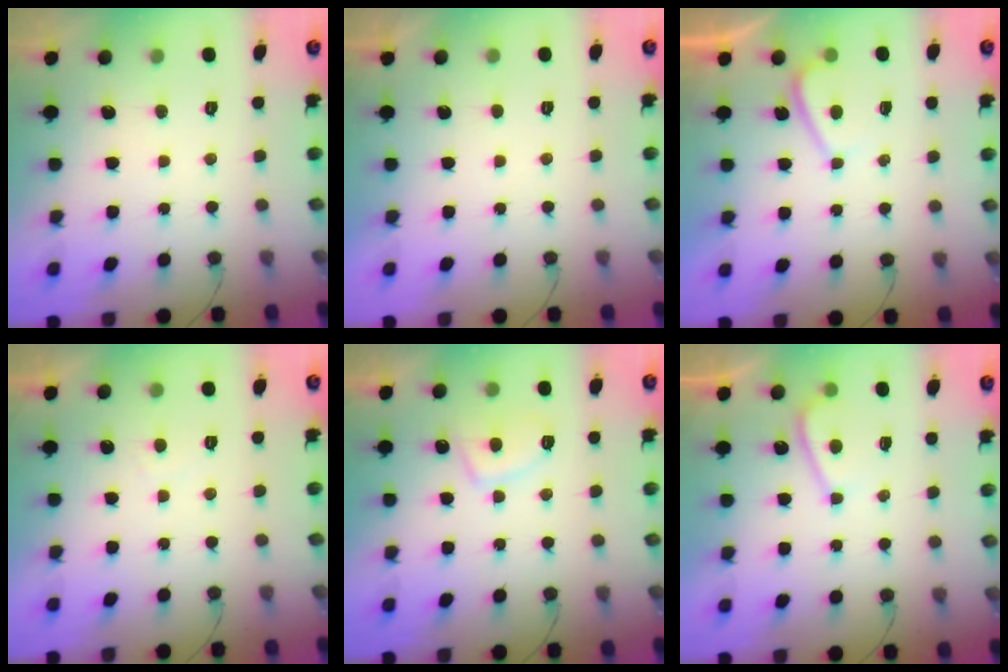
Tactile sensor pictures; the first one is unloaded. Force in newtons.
{"total": 2.1, "press": 2.1, "slide": 0.4}
{"total": 1.9, "press": 1.8, "slide": 0.7}
{"total": 0.9, "press": 0.8, "slide": 0.4}
{"total": 6.0, "press": 5.9, "slide": 1.1}
{"total": 4.1, "press": 4.1, "slide": 0.5}